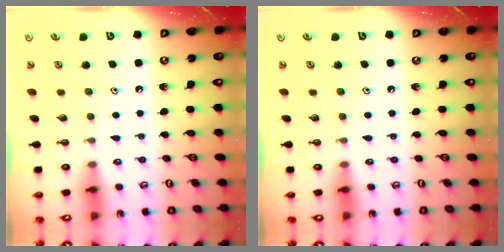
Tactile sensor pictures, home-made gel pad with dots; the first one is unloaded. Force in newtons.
{"total": 0.0}